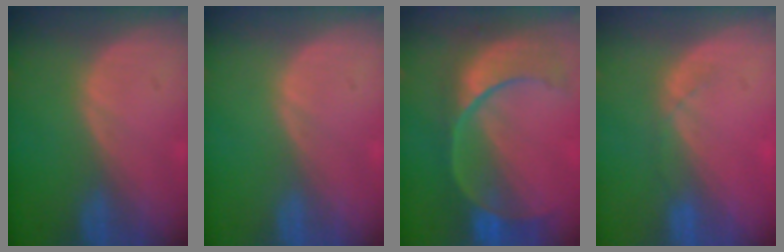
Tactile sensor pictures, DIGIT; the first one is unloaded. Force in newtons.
{"total": 0.0}
{"total": 11.1, "press": 9.4, "slide": 5.9}
{"total": 2.1, "press": 1.9, "slide": 0.9}